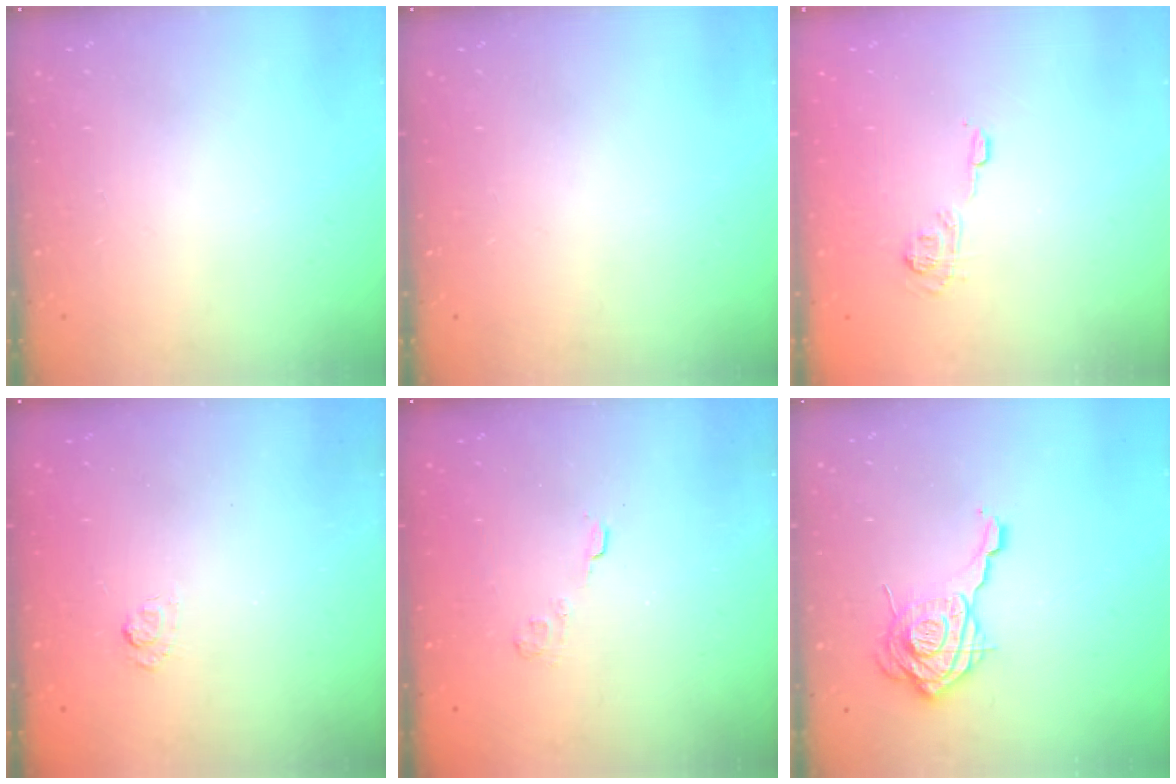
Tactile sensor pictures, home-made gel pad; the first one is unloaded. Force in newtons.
{"total": 0.0}
{"total": 7.8, "press": 7.8, "slide": 0.6}
{"total": 2.7, "press": 2.3, "slide": 1.5}
{"total": 2.7, "press": 2.3, "slide": 1.4}
{"total": 15.6, "press": 15.6, "slide": 1.4}